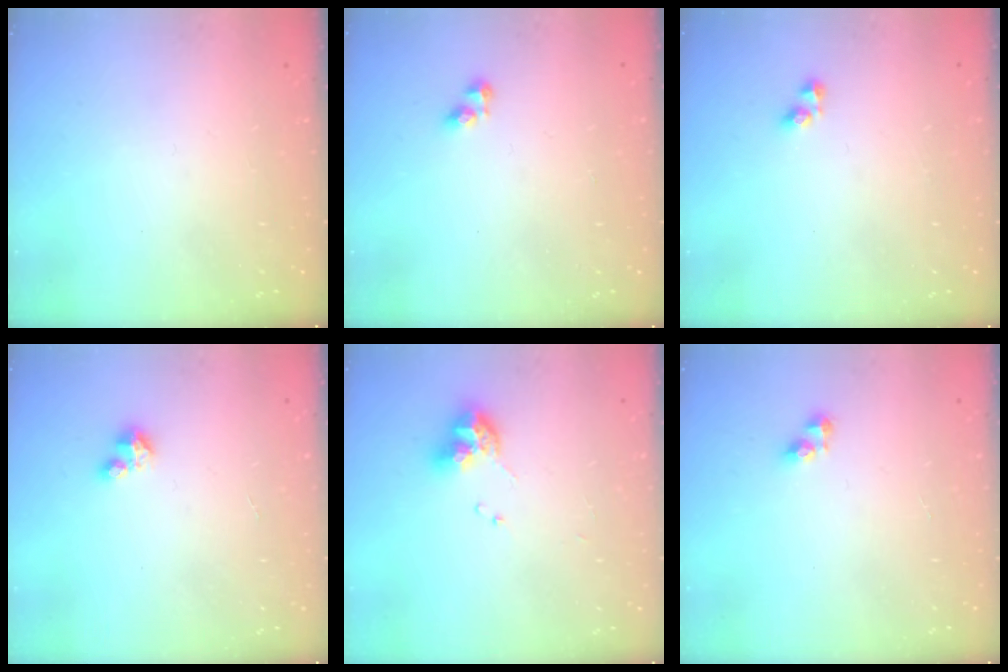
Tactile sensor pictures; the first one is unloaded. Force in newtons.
{"total": 2.8, "press": 2.8, "slide": 0.4}
{"total": 2.7, "press": 2.7, "slide": 0.4}
{"total": 2.0, "press": 2.0, "slide": 0.2}
{"total": 9.8, "press": 9.7, "slide": 1.1}
{"total": 3.7, "press": 3.7, "slide": 0.4}